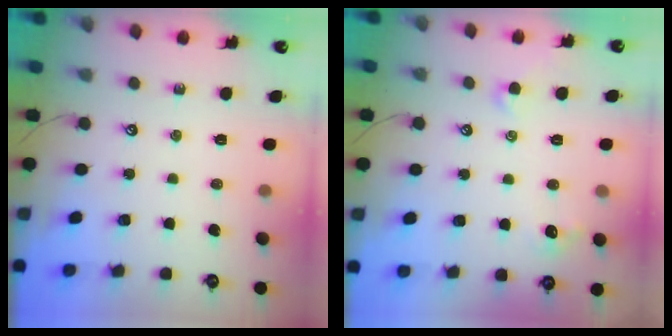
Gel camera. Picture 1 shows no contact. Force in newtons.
{"total": 1.4, "press": 1.2, "slide": 0.6}